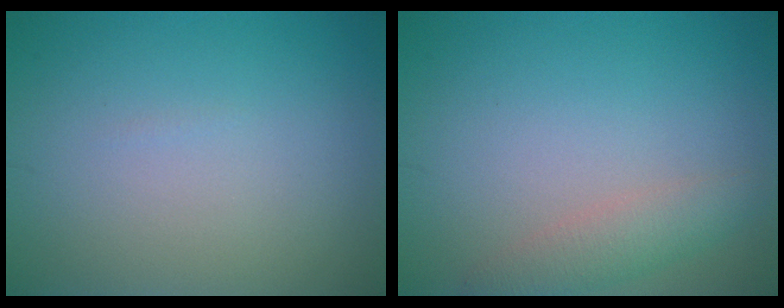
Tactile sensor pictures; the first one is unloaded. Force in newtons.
{"total": 2.4, "press": 2.4, "slide": 0.2}